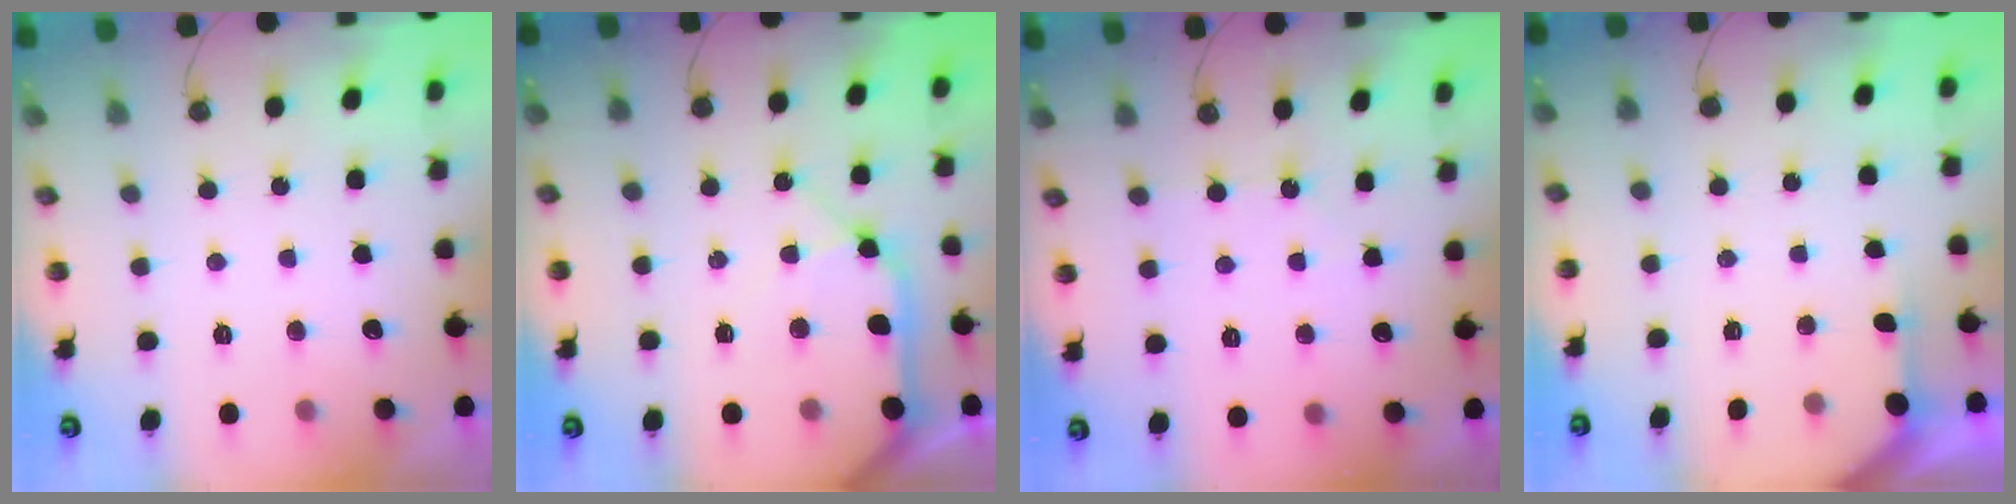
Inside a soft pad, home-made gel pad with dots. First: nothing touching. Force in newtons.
{"total": 12.4, "press": 12.2, "slide": 1.9}
{"total": 3.4, "press": 3.4, "slide": 0.6}
{"total": 1.6, "press": 1.6, "slide": 0.2}